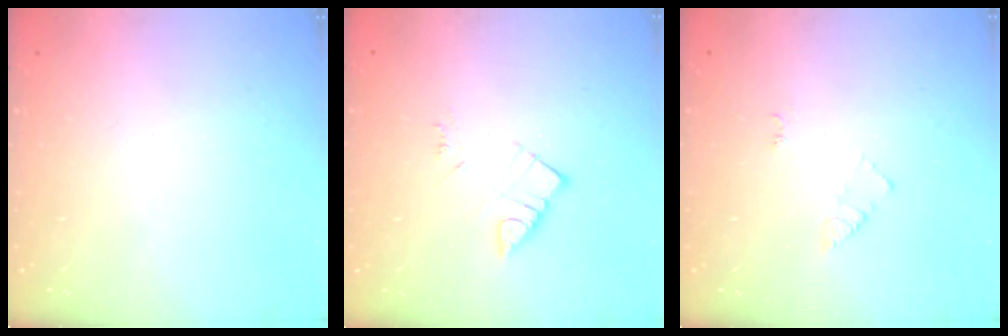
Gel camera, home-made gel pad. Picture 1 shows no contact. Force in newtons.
{"total": 5.0, "press": 5.0, "slide": 0.2}
{"total": 4.4, "press": 4.4, "slide": 0.5}